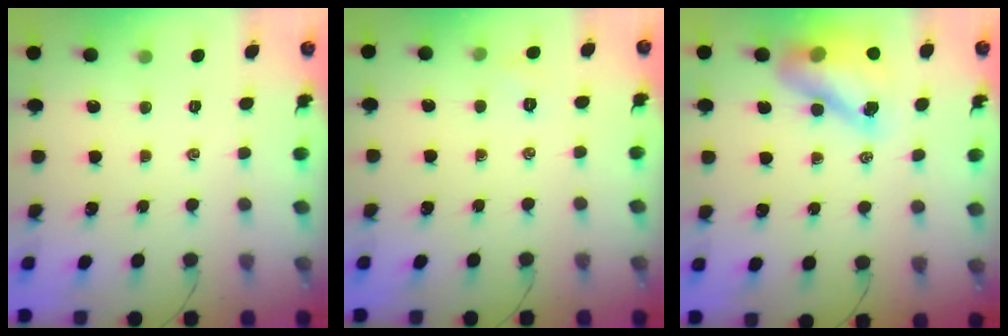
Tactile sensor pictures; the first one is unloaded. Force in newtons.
{"total": 3.8, "press": 3.6, "slide": 1.2}
{"total": 14.0, "press": 13.5, "slide": 3.7}